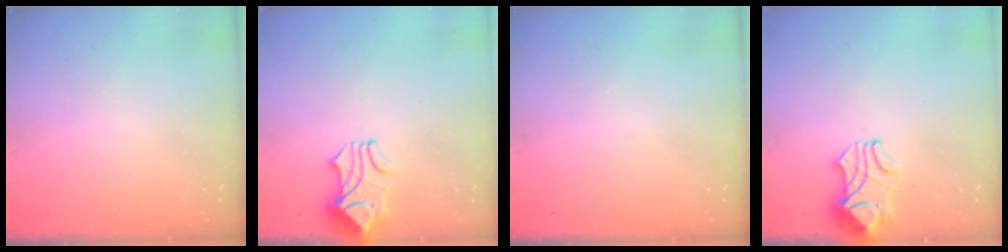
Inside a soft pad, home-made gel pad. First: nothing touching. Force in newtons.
{"total": 1.9, "press": 1.5, "slide": 1.2}
{"total": 0.0}
{"total": 2.6, "press": 2.4, "slide": 1.0}